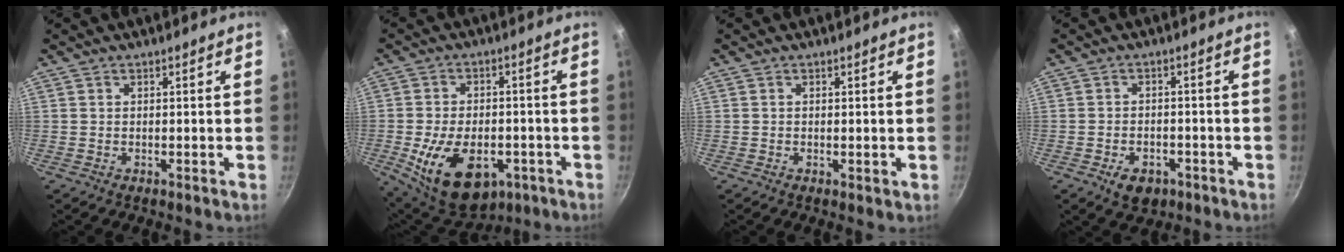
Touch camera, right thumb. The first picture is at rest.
{"total": 16.8, "force": [-5.6, 10.4, 12.0], "torque": [-0.178, 0.002, -0.074]}
{"total": 0.5, "force": [0.0, 0.2, 0.5], "torque": [-0.005, -0.004, -0.002]}
{"total": 5.5, "force": [-2.9, 3.6, 3.0], "torque": [-0.036, 0.017, -0.036]}